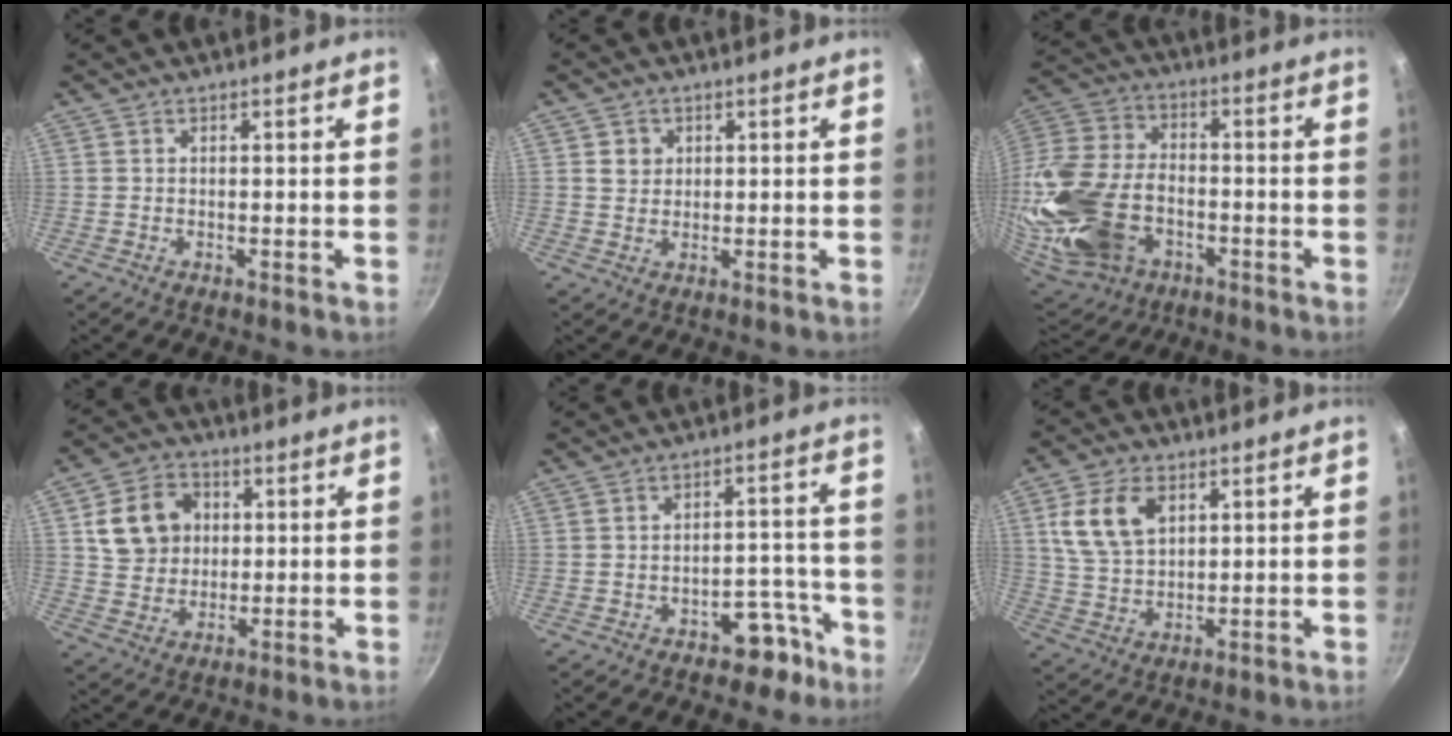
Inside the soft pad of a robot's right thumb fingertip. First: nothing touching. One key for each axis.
{"total": 3.1, "fx": 1.0, "fy": 2.8, "fz": 1.0, "tx": -0.001, "ty": -0.003, "tz": 0.017}
{"total": 29.7, "fx": -8.2, "fy": 19.9, "fz": 20.5, "tx": -0.539, "ty": -0.002, "tz": -0.142}
{"total": 11.6, "fx": 2.6, "fy": 9.7, "fz": 5.8, "tx": -0.073, "ty": 0.005, "tz": 0.047}
{"total": 7.0, "fx": -4.6, "fy": 4.1, "fz": 3.3, "tx": -0.015, "ty": 0.057, "tz": -0.063}
{"total": 10.8, "fx": 4.0, "fy": 6.9, "fz": 7.2, "tx": -0.126, "ty": -0.007, "tz": 0.082}